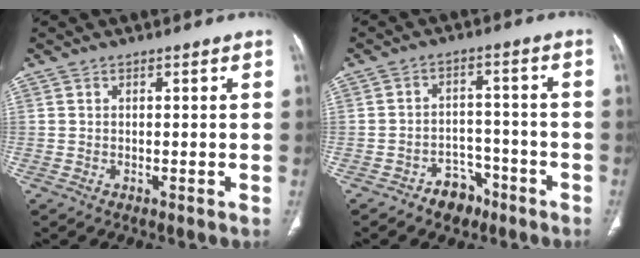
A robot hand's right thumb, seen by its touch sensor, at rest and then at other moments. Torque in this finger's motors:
{"motor_torque": [3.69, 0.92, 0.61, -0.49, 0.03]}